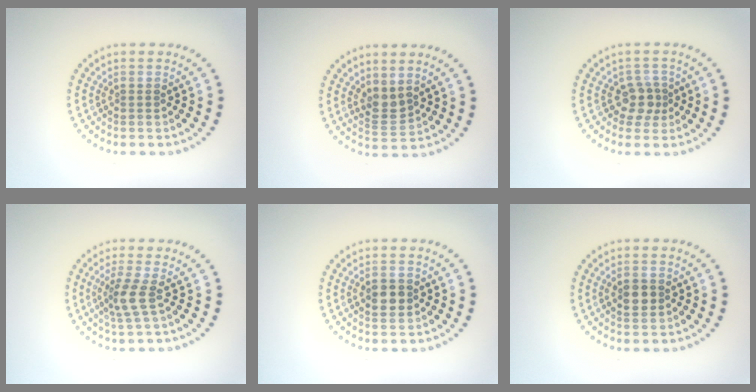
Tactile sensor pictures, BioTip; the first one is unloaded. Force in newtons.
{"total": 2.0, "press": 1.6, "slide": 1.1}
{"total": 2.4, "press": 1.9, "slide": 1.4}
{"total": 2.4, "press": 1.8, "slide": 1.6}
{"total": 2.6, "press": 2.6, "slide": 0.0}
{"total": 2.4, "press": 2.4, "slide": 0.0}